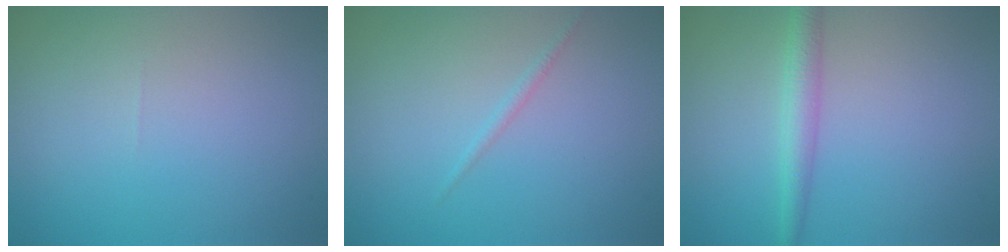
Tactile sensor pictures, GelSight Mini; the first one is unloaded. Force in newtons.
{"total": 0.6, "press": 0.6, "slide": 0.0}
{"total": 2.3, "press": 2.3, "slide": 0.0}